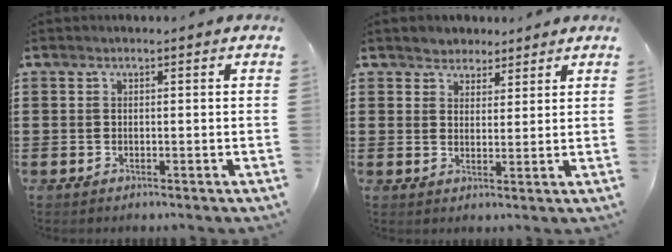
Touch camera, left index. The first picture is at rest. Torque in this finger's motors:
{"motor_torque": [2.14, 0.00, 0.23, 0.01]}